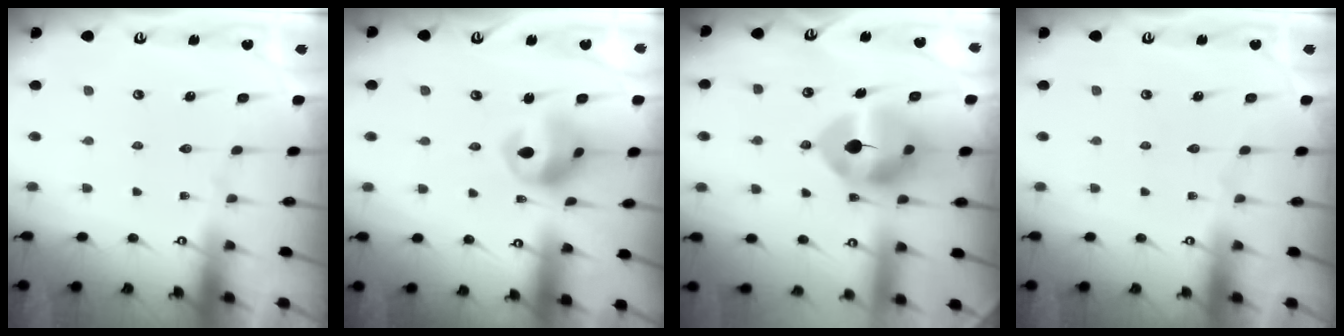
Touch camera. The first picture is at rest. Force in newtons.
{"total": 12.5, "press": 12.4, "slide": 1.5}
{"total": 9.7, "press": 9.6, "slide": 1.3}
{"total": 0.0}